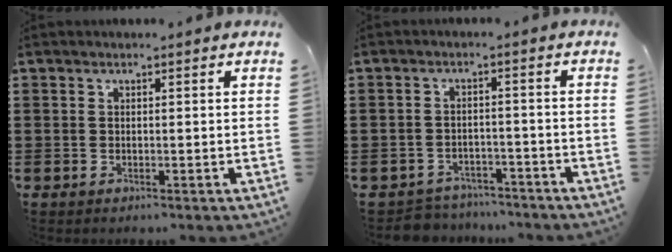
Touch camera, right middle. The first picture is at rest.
{"total": 3.6, "force": [-3.5, 0.7, -0.3], "torque": [-0.004, 0.001, -0.078]}